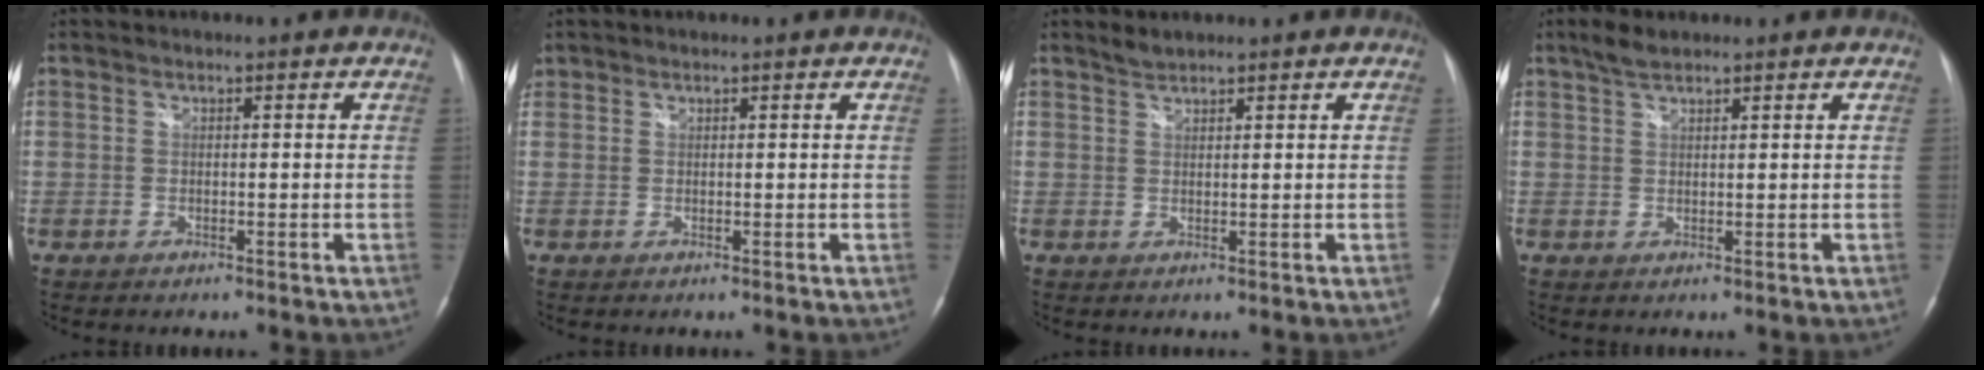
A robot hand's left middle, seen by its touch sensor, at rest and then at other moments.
{"total": 0.8, "force": [0.6, 0.5, -0.1], "torque": [0.002, 0.007, 0.010]}
{"total": 1.5, "force": [1.4, 0.2, 0.2], "torque": [-0.005, 0.003, 0.030]}
{"total": 2.6, "force": [2.1, 0.7, 1.3], "torque": [-0.031, 0.009, 0.042]}